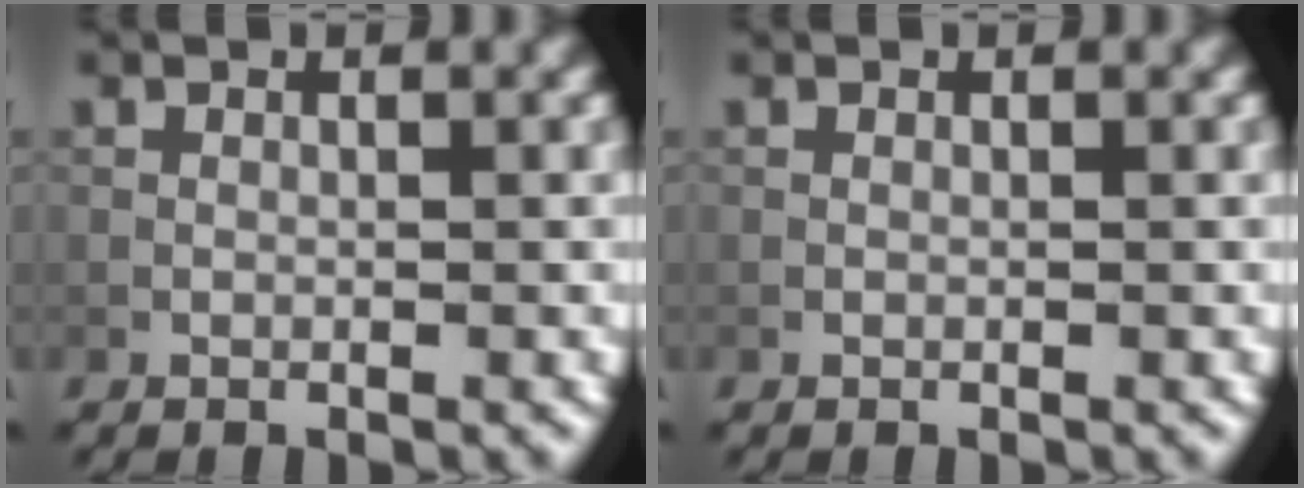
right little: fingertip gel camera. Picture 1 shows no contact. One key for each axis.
{"total": 0.0}